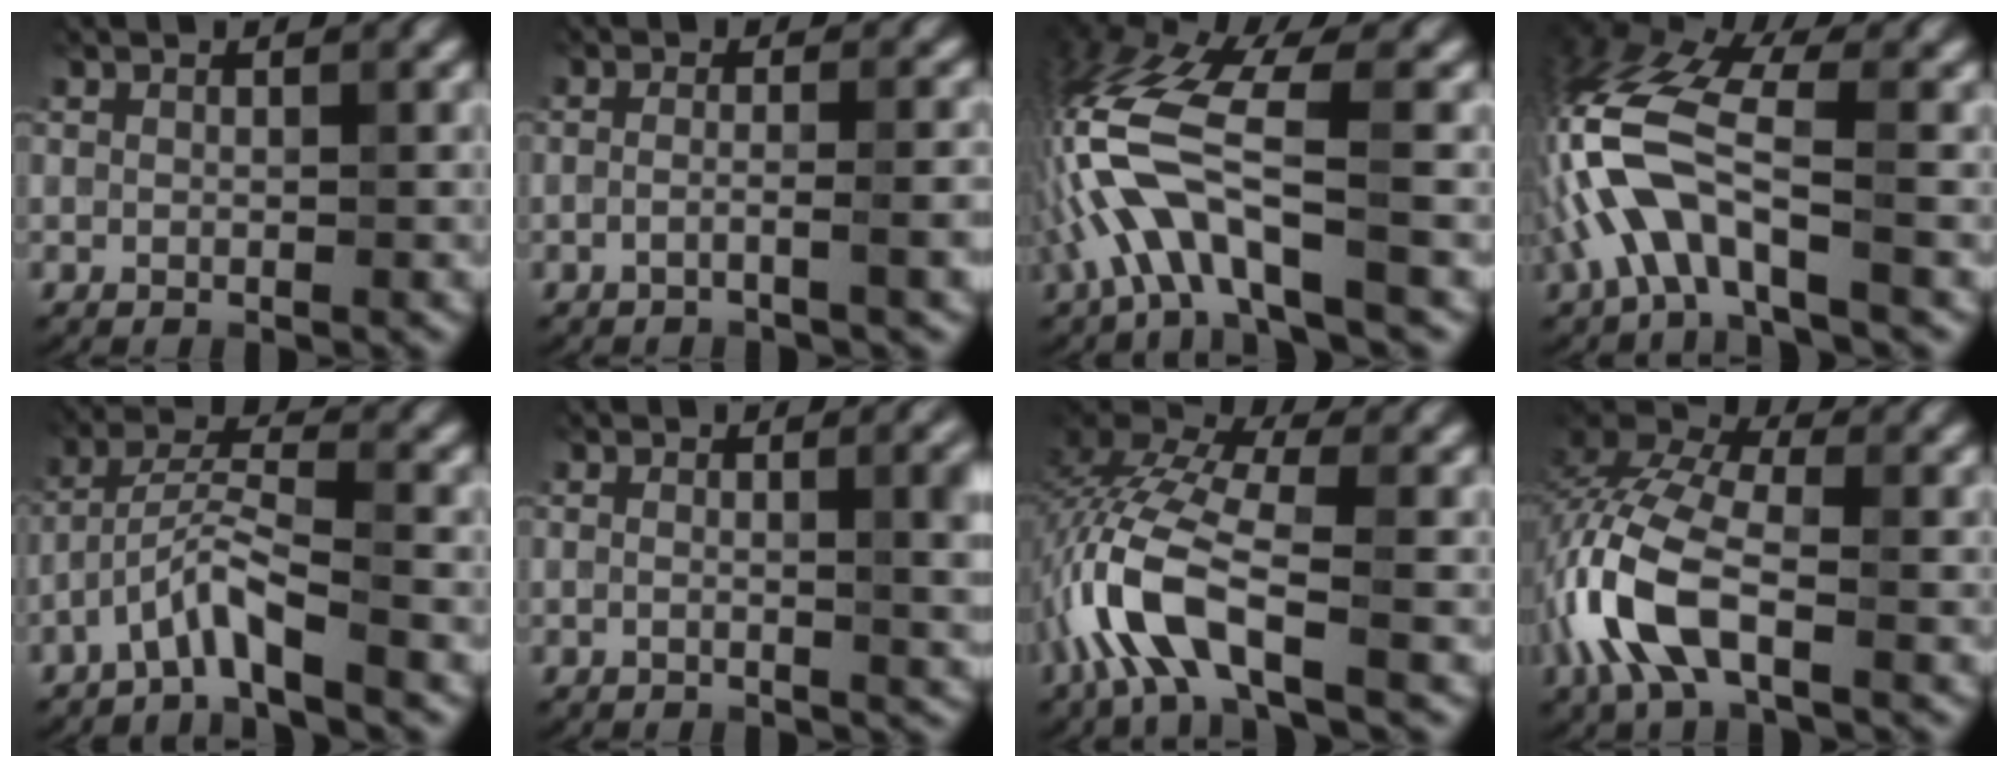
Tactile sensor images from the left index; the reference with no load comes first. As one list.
[{"total": 2.8, "force": [-1.3, 0.7, 2.5], "torque": [-0.034, 0.003, -0.033]}, {"total": 8.1, "force": [-2.4, 2.5, 7.3], "torque": [-0.169, 0.015, -0.057]}, {"total": 8.0, "force": [-2.6, 3.1, 6.9], "torque": [-0.160, 0.017, -0.060]}, {"total": 3.8, "force": [-2.7, 0.4, 2.6], "torque": [-0.059, 0.014, -0.059]}, {"total": 5.7, "force": [0.3, 2.2, 5.3], "torque": [-0.046, 0.009, -0.002]}, {"total": 8.5, "force": [-3.3, 3.3, 7.0], "torque": [-0.166, 0.013, -0.078]}, {"total": 8.6, "force": [-3.0, 4.1, 6.9], "torque": [-0.169, 0.009, -0.074]}]